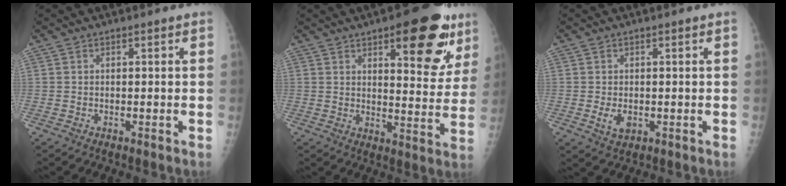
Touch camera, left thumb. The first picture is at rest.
{"total": 16.9, "force": [8.8, 6.5, 12.9], "torque": [-0.115, -0.040, 0.114]}
{"total": 3.1, "force": [-0.5, 2.1, 2.3], "torque": [-0.038, -0.005, -0.003]}